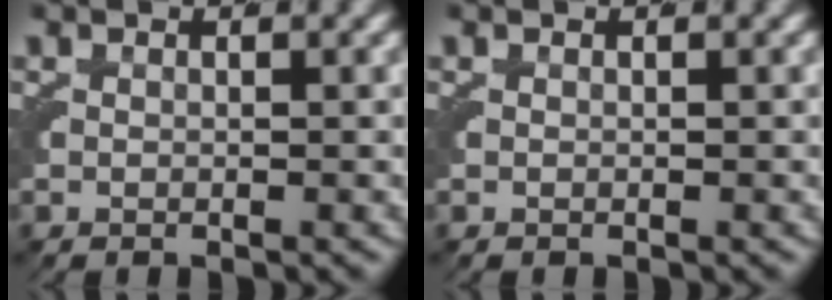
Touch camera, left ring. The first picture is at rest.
{"total": 0.0}